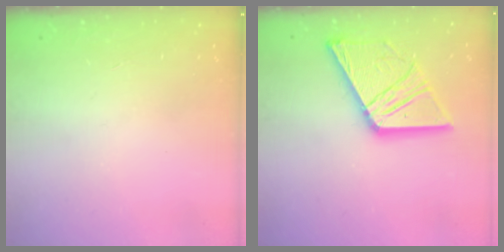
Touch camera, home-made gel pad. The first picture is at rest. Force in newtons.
{"total": 18.4, "press": 18.3, "slide": 2.2}